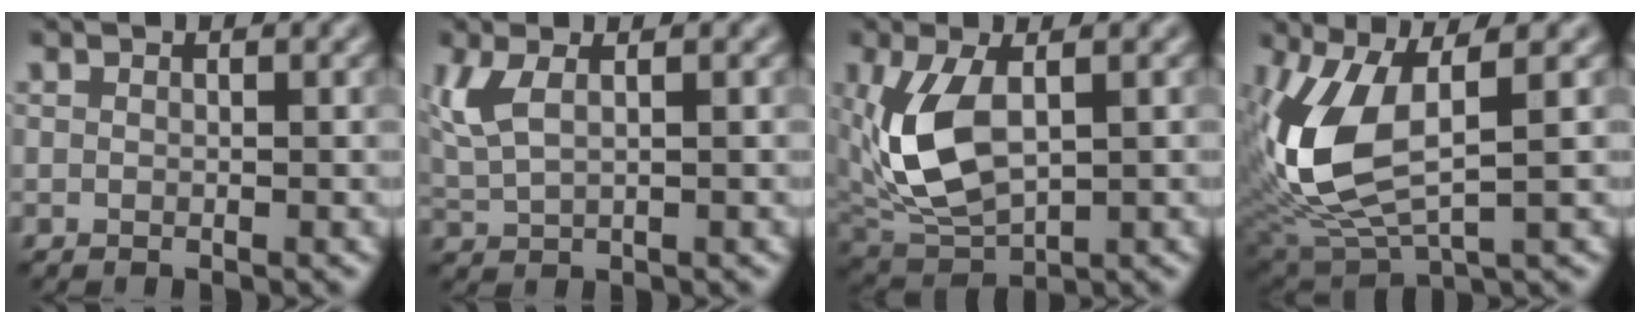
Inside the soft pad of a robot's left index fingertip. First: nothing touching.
{"total": 3.5, "force": [1.3, 1.4, 3.0], "torque": [-0.079, 0.007, 0.030]}
{"total": 7.4, "force": [0.8, 3.9, 6.2], "torque": [-0.151, 0.000, 0.021]}
{"total": 8.9, "force": [1.2, 3.9, 7.9], "torque": [-0.194, -0.005, 0.028]}